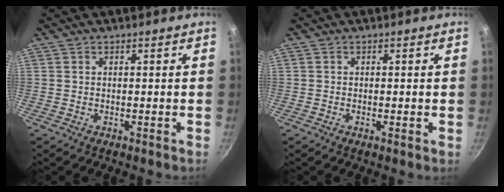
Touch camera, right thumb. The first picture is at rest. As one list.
[{"total": 0.8, "force": [-0.2, 0.2, 0.8], "torque": [-0.014, -0.001, -0.005]}]